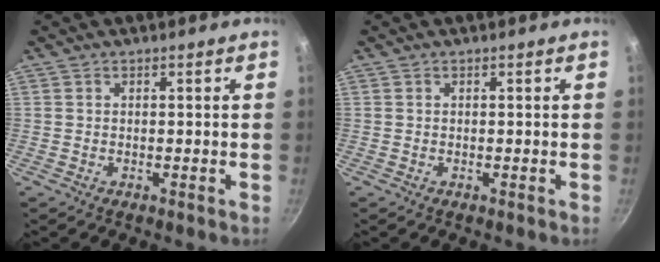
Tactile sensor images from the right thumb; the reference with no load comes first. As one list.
[{"total": 0.0}]